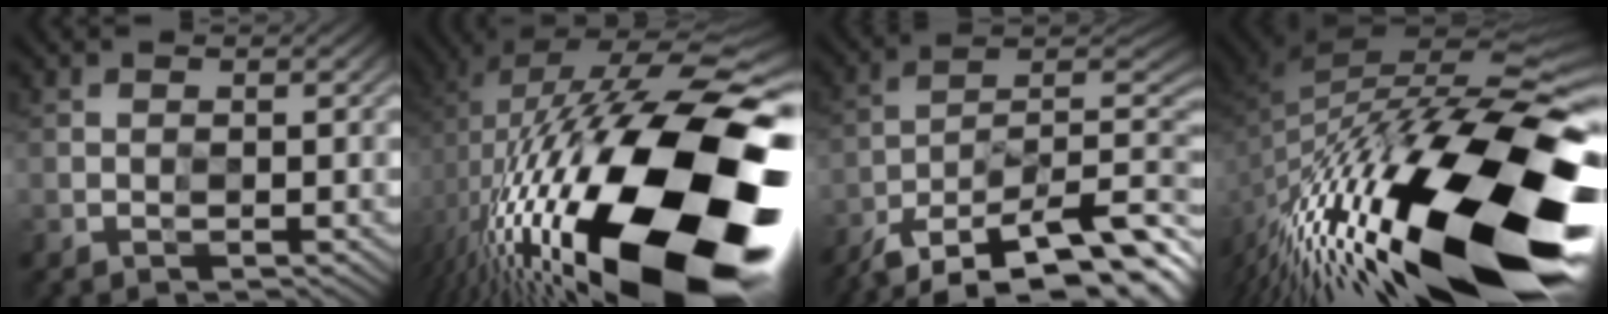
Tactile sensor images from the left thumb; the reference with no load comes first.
{"total": 21.3, "force": [-4.5, 7.8, 19.3], "torque": [-0.339, 0.002, -0.087]}
{"total": 15.4, "force": [-11.1, 5.8, 8.9], "torque": [-0.163, -0.018, -0.182]}
{"total": 20.1, "force": [-11.1, 7.4, 15.0], "torque": [-0.257, -0.011, -0.191]}